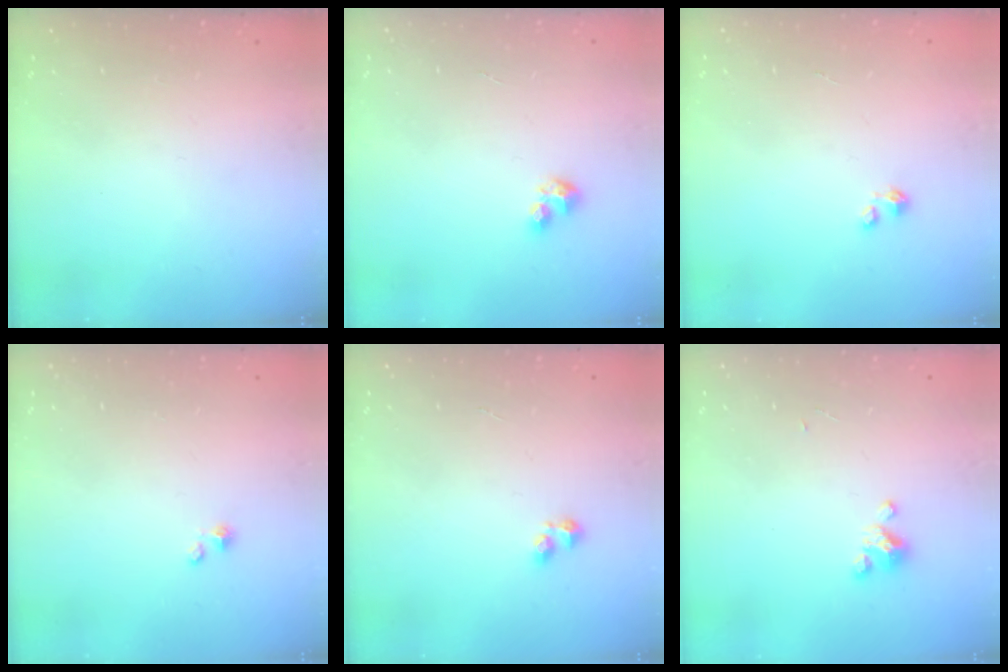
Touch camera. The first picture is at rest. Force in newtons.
{"total": 3.2, "press": 3.2, "slide": 0.4}
{"total": 0.0}
{"total": 1.5, "press": 1.5, "slide": 0.0}
{"total": 2.2, "press": 2.1, "slide": 0.6}
{"total": 2.3, "press": 2.2, "slide": 0.4}